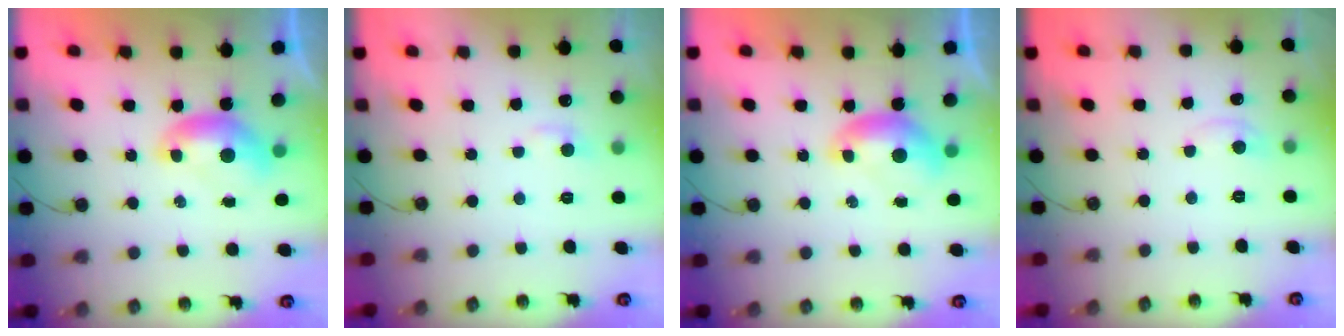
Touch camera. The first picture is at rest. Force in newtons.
{"total": 1.5, "press": 1.4, "slide": 0.6}
{"total": 0.0}
{"total": 1.0, "press": 0.8, "slide": 0.5}